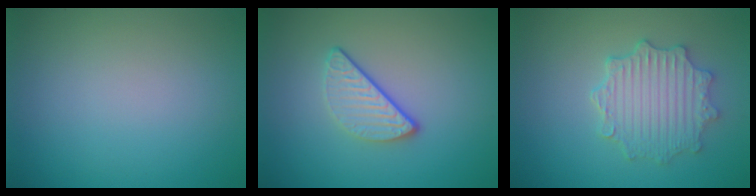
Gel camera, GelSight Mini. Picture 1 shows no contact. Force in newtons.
{"total": 3.0, "press": 2.3, "slide": 1.8}
{"total": 4.7, "press": 3.9, "slide": 2.5}